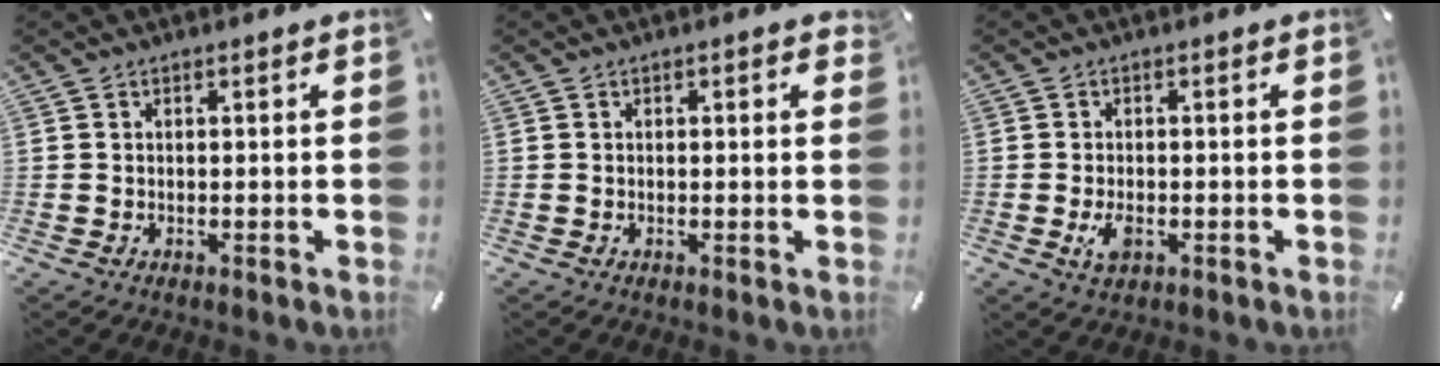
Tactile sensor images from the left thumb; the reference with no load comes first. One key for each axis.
{"total": 0.7, "fx": 0.1, "fy": 0.5, "fz": 0.5, "tx": -0.002, "ty": 0.001, "tz": 0.000}
{"total": 3.5, "fx": -1.1, "fy": 2.0, "fz": 2.7, "tx": -0.067, "ty": -0.003, "tz": -0.022}